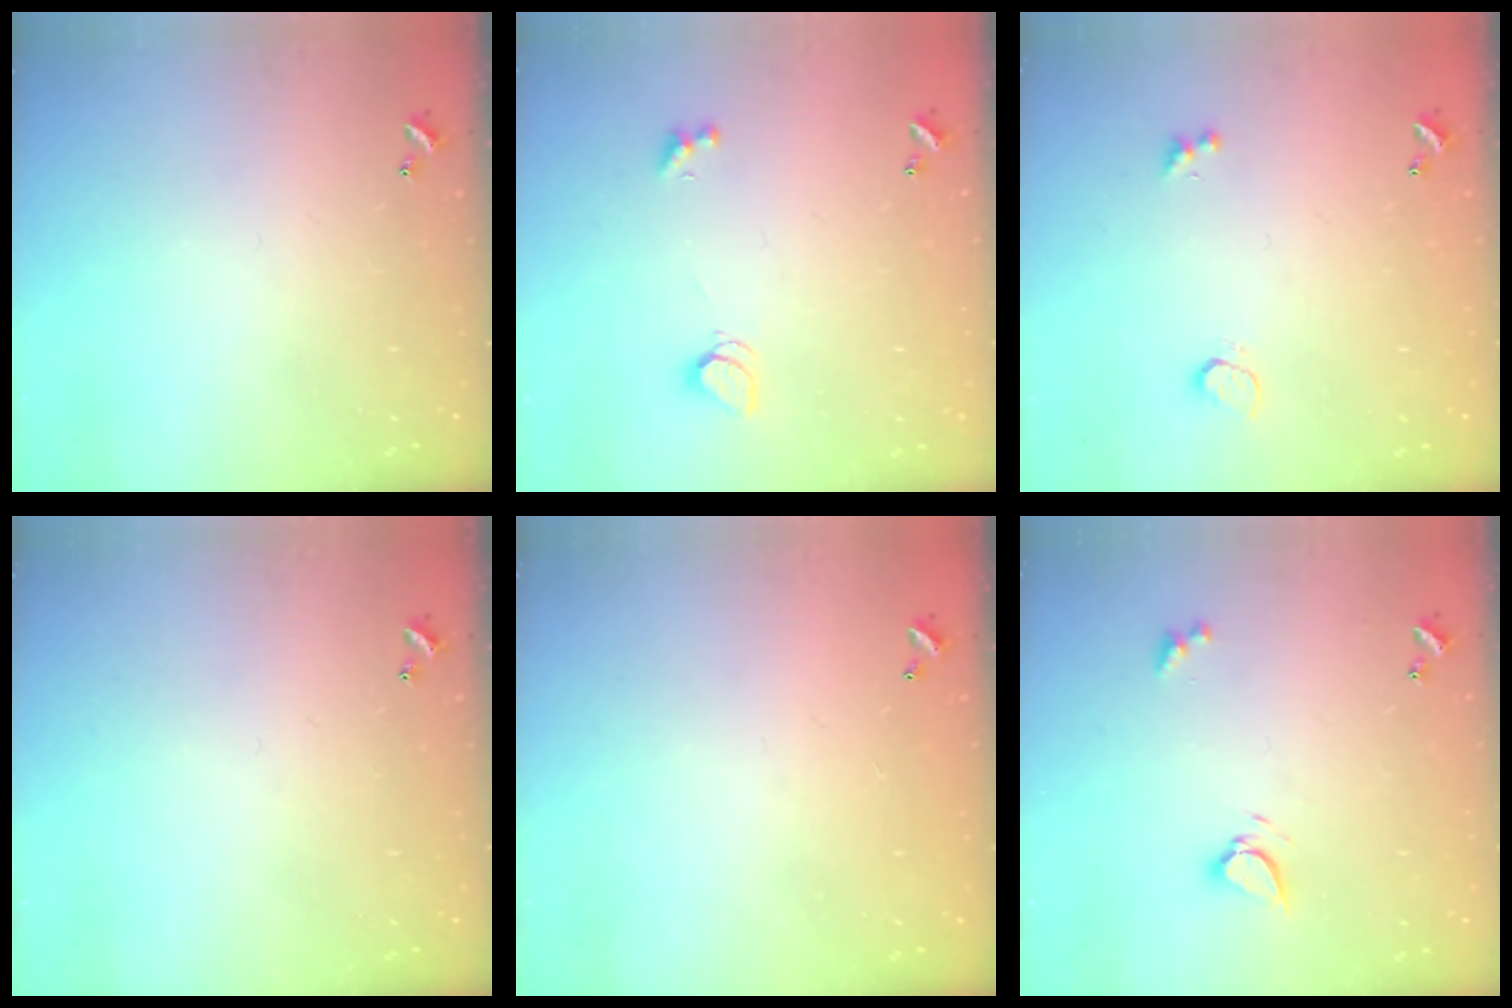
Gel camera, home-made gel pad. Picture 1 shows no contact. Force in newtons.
{"total": 2.2, "press": 2.1, "slide": 0.5}
{"total": 2.2, "press": 1.9, "slide": 1.1}
{"total": 0.0}
{"total": 3.0, "press": 3.0, "slide": 0.1}
{"total": 3.6, "press": 3.6, "slide": 0.2}